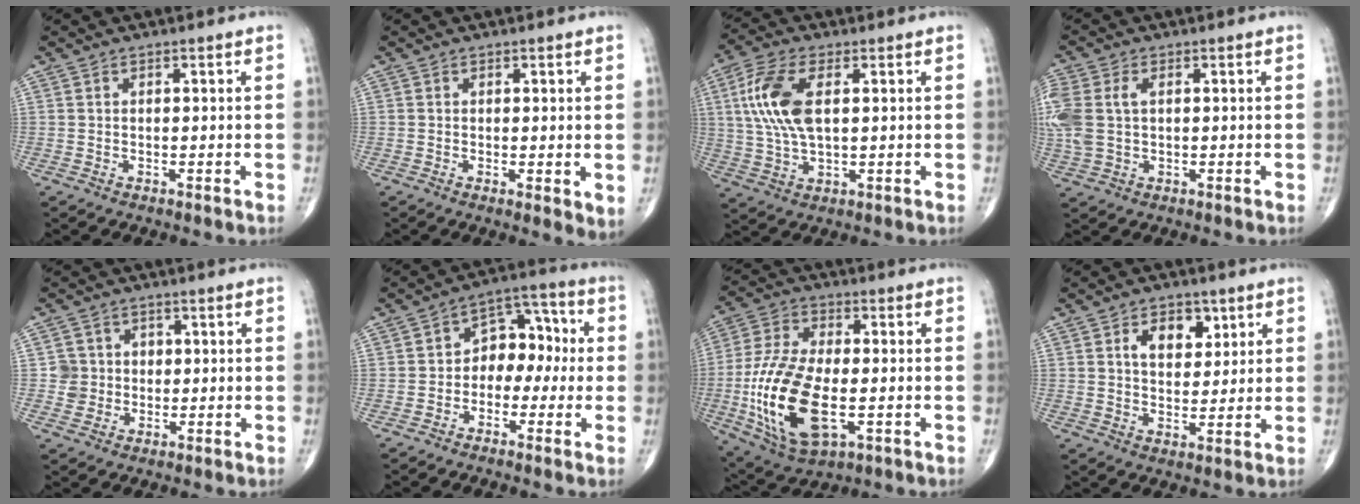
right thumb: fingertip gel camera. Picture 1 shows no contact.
{"total": 3.0, "force": [0.0, 1.0, 2.8], "torque": [-0.044, -0.012, -0.002]}
{"total": 11.6, "force": [2.5, 5.5, 9.8], "torque": [-0.220, 0.003, 0.050]}
{"total": 9.7, "force": [1.2, 6.3, 7.3], "torque": [-0.206, 0.015, 0.028]}
{"total": 4.4, "force": [0.1, 4.4, 0.2], "torque": [0.033, 0.010, -0.003]}
{"total": 9.3, "force": [-0.7, 6.6, 6.6], "torque": [-0.058, 0.044, -0.029]}
{"total": 19.4, "force": [-3.8, 9.4, 16.5], "torque": [-0.341, 0.001, -0.059]}
{"total": 7.4, "force": [3.0, 4.8, 4.7], "torque": [-0.045, -0.013, 0.047]}